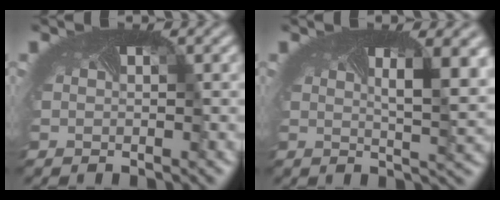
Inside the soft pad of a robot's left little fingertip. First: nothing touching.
{"total": 5.2, "force": [1.4, 1.6, 4.8], "torque": [-0.082, -0.005, 0.022]}